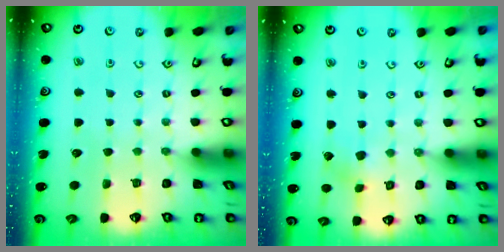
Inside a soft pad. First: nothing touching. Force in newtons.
{"total": 2.6, "press": 2.5, "slide": 0.8}